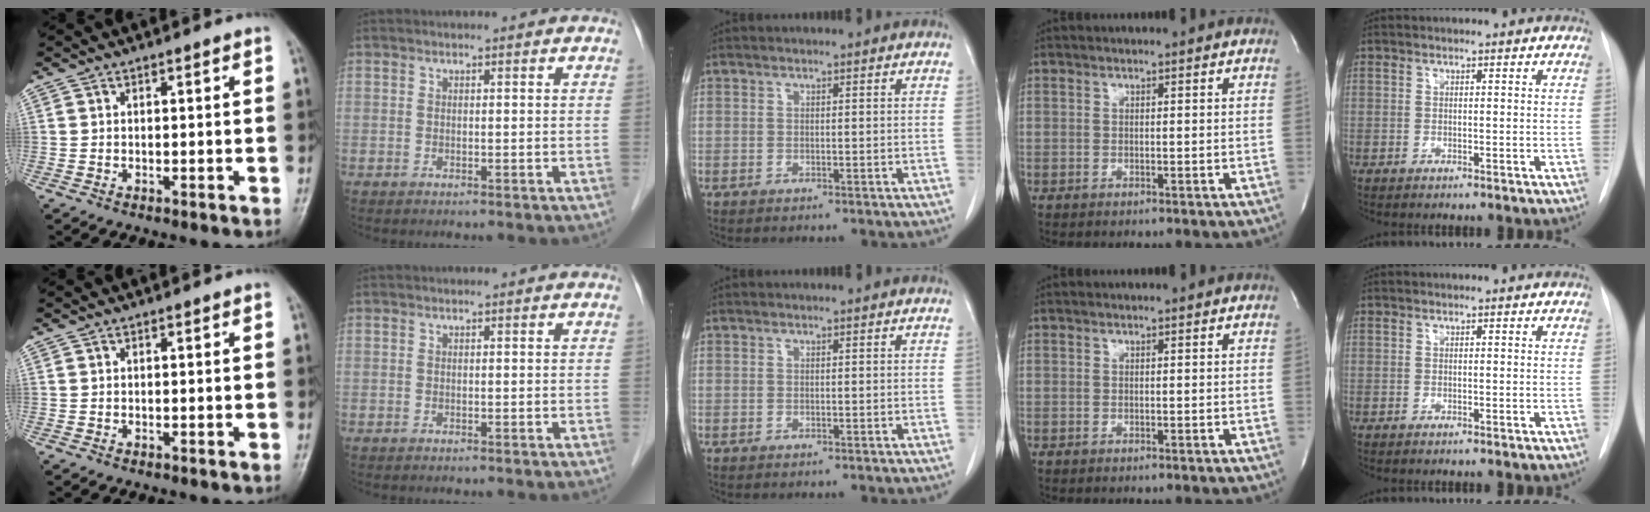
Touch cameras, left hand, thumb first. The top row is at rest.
{}